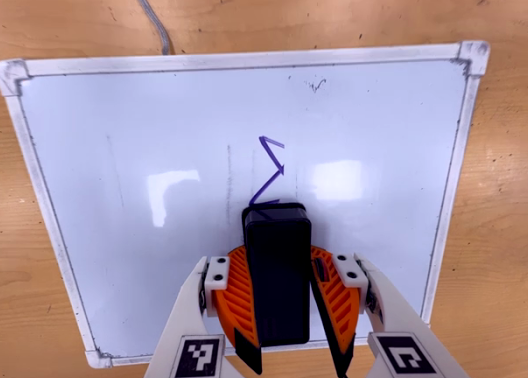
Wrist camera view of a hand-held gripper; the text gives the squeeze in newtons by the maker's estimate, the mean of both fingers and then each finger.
{"total": 10.0, "left": 10.5, "right": 9.6}